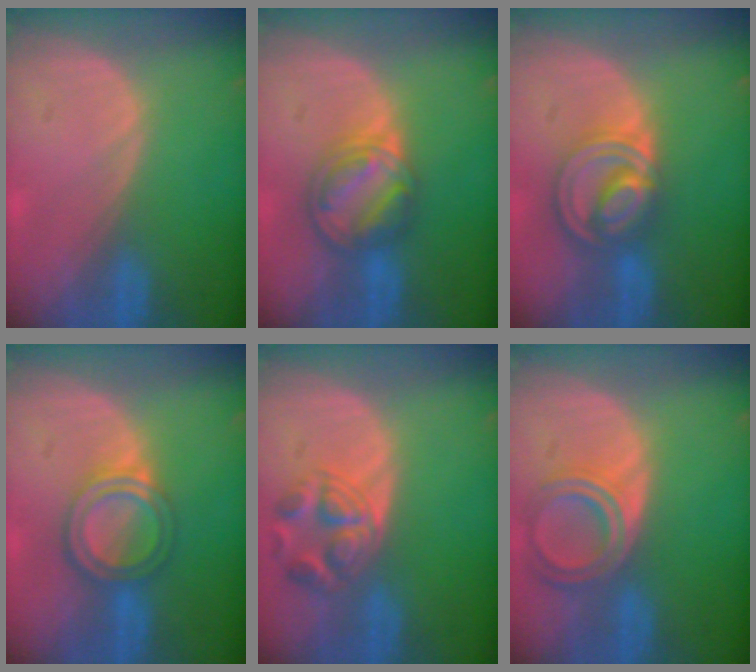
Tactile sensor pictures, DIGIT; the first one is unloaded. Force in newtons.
{"total": 7.5, "press": 6.6, "slide": 3.6}
{"total": 8.6, "press": 7.2, "slide": 4.7}
{"total": 6.2, "press": 5.4, "slide": 3.1}
{"total": 5.6, "press": 5.6, "slide": 0.2}
{"total": 6.5, "press": 5.9, "slide": 2.8}